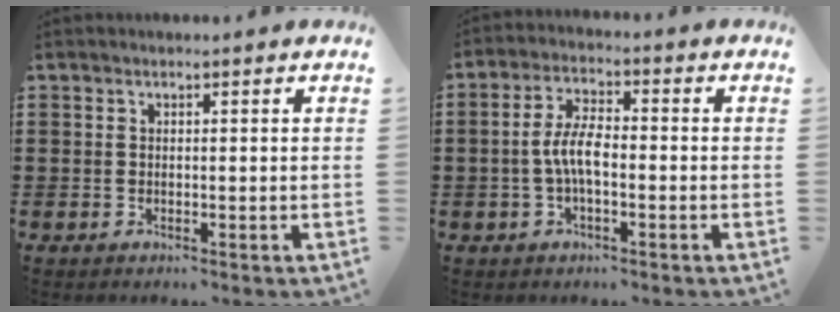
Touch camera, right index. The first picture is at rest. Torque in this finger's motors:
{"motor_torque": [1.18, -0.03, 0.72, 0.17]}